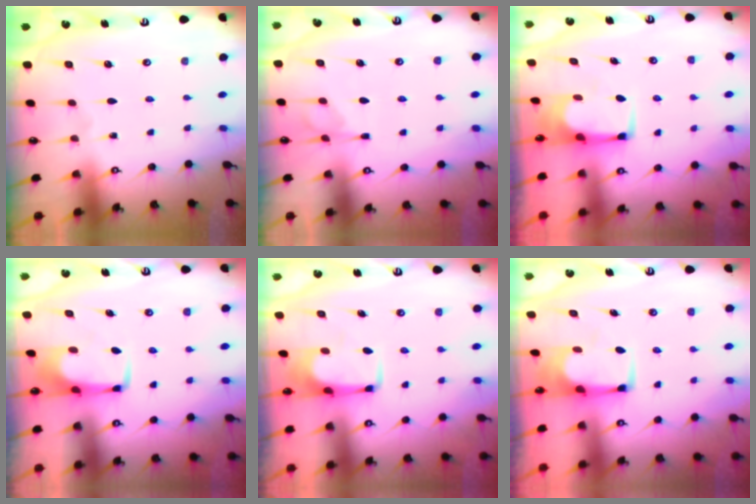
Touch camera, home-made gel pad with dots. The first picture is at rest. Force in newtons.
{"total": 1.2, "press": 0.0, "slide": 1.2}
{"total": 2.1, "press": 2.1, "slide": 0.1}
{"total": 2.0, "press": 1.9, "slide": 0.6}
{"total": 3.9, "press": 3.9, "slide": 0.4}
{"total": 1.8, "press": 1.7, "slide": 0.4}